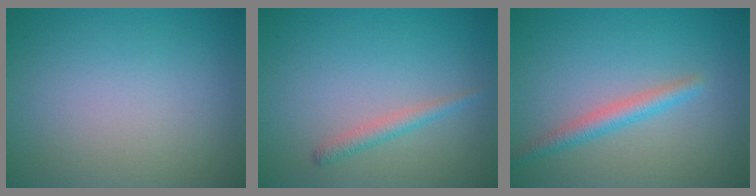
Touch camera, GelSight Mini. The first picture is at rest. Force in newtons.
{"total": 1.5, "press": 1.5, "slide": 0.1}
{"total": 2.4, "press": 2.4, "slide": 0.1}